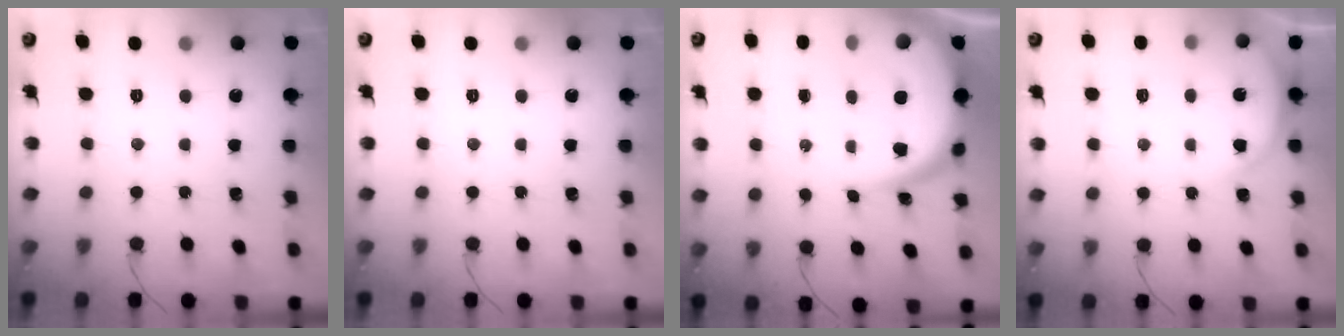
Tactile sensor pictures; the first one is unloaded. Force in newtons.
{"total": 0.0}
{"total": 11.0, "press": 10.9, "slide": 1.1}
{"total": 3.7, "press": 3.7, "slide": 0.6}